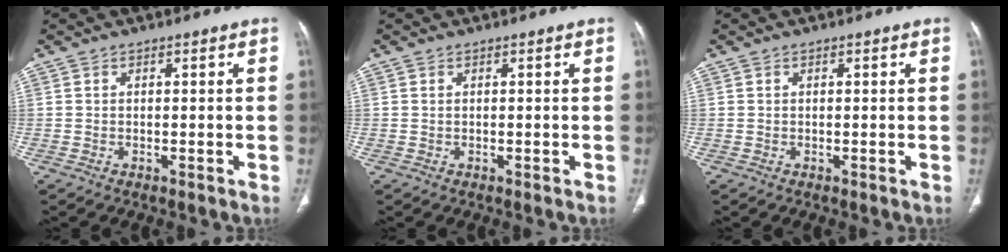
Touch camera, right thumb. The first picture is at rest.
{"total": 0.0}
{"total": 0.0}